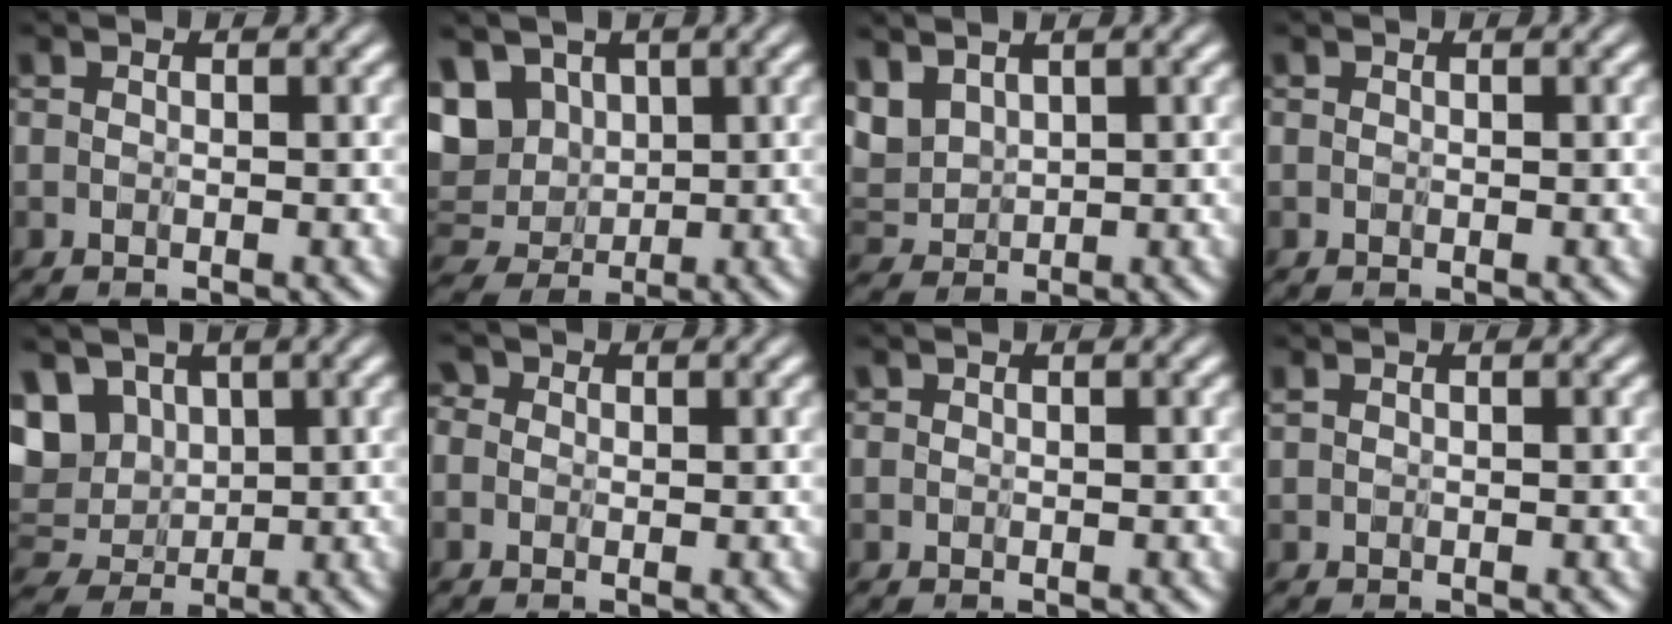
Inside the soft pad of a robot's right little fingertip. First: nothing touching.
{"total": 4.1, "force": [2.0, 2.9, 2.0], "torque": [-0.048, 0.003, 0.030]}
{"total": 2.1, "force": [1.6, 1.0, 1.1], "torque": [-0.057, -0.011, 0.042]}
{"total": 0.0}
{"total": 4.4, "force": [2.0, 3.2, 2.2], "torque": [-0.055, 0.001, 0.033]}
{"total": 1.9, "force": [0.4, 1.6, 0.8], "torque": [-0.040, 0.009, -0.007]}
{"total": 0.5, "force": [0.4, 0.2, -0.2], "torque": [0.001, 0.000, -0.003]}
{"total": 0.6, "force": [0.1, -0.5, -0.2], "torque": [-0.003, -0.006, 0.013]}